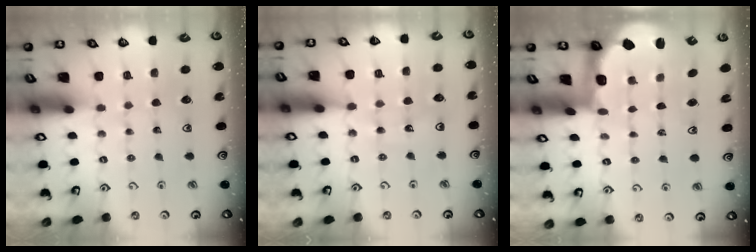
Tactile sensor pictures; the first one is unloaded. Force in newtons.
{"total": 9.1, "press": 8.6, "slide": 3.1}
{"total": 1.6, "press": 1.2, "slide": 1.1}